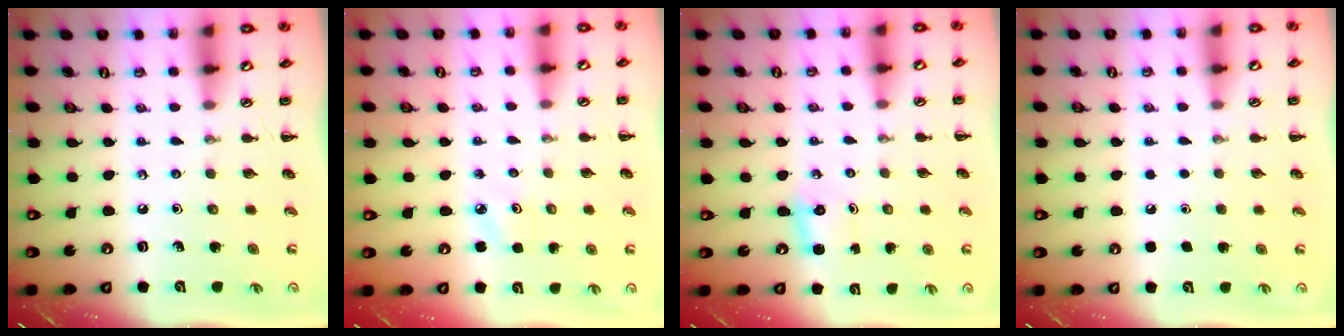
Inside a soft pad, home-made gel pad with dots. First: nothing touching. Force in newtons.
{"total": 3.4, "press": 3.2, "slide": 1.0}
{"total": 2.5, "press": 2.4, "slide": 0.8}
{"total": 1.8, "press": 1.8, "slide": 0.1}